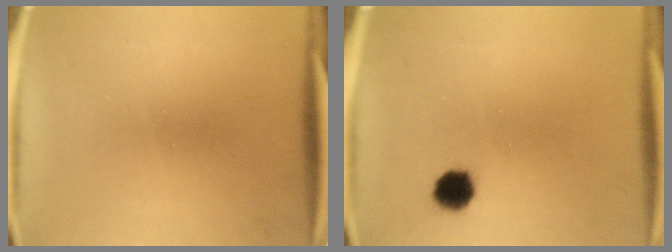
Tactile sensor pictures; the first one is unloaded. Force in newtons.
{"total": 4.6}